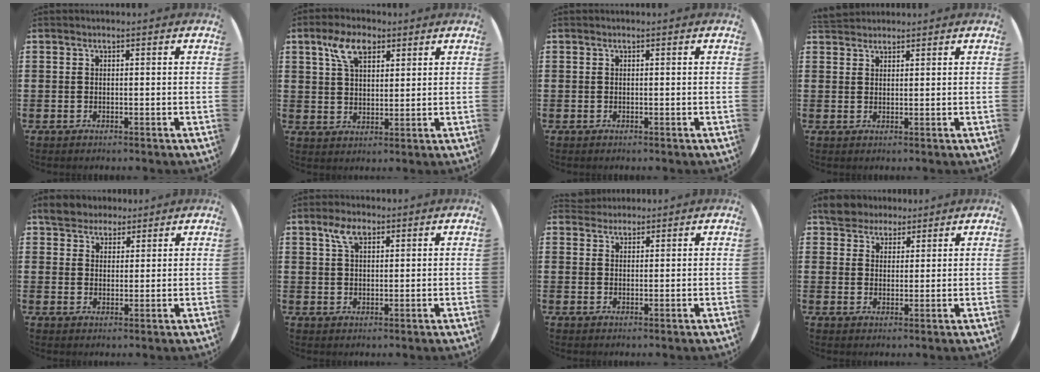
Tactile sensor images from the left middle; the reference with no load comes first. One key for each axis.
{"total": 6.3, "fx": 3.7, "fy": 3.3, "fz": 3.8, "tx": -0.072, "ty": 0.006, "tz": 0.065}
{"total": 0.0}
{"total": 1.9, "fx": 1.8, "fy": 0.6, "fz": -0.1, "tx": -0.003, "ty": 0.003, "tz": 0.037}
{"total": 4.4, "fx": 3.9, "fy": 2.0, "fz": 0.5, "tx": -0.018, "ty": 0.000, "tz": 0.072}
{"total": 3.9, "fx": 2.4, "fy": 1.9, "fz": 2.3, "tx": -0.045, "ty": 0.005, "tz": 0.042}
{"total": 1.9, "fx": 1.8, "fy": 0.5, "fz": -0.2, "tx": 0.001, "ty": 0.004, "tz": 0.036}
{"total": 4.6, "fx": 4.1, "fy": 2.0, "fz": 0.4, "tx": -0.016, "ty": -0.002, "tz": 0.078}